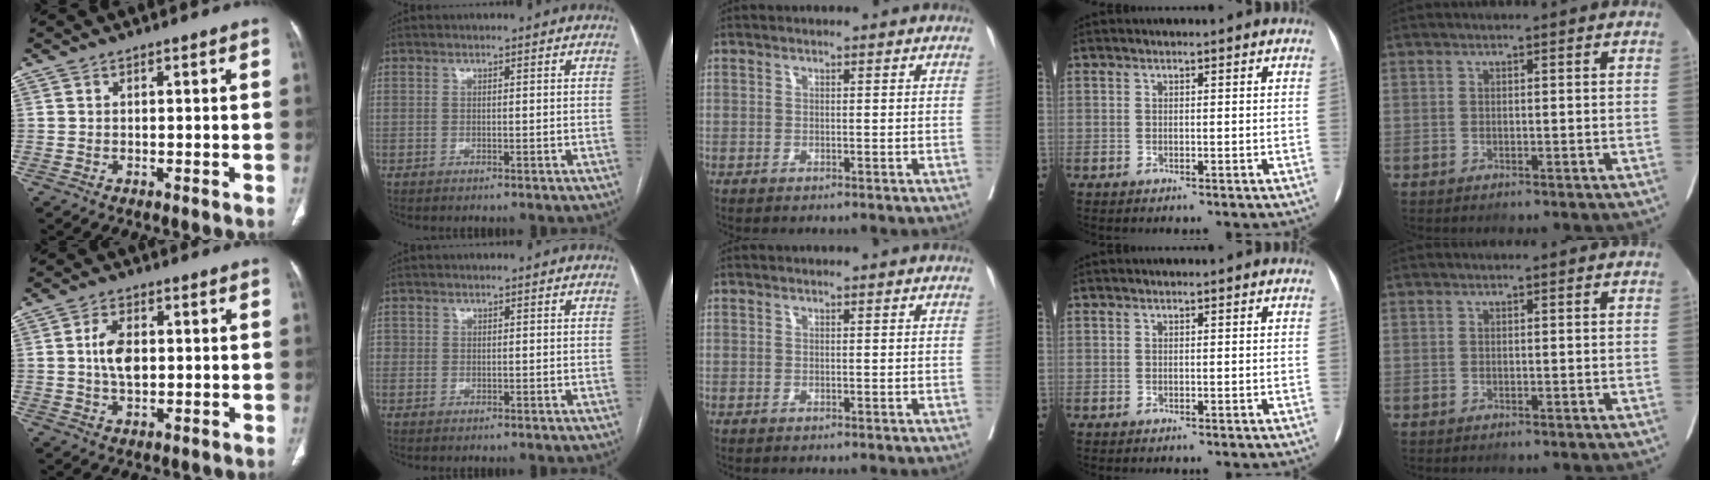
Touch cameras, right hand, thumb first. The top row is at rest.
{"thumb": {"total": 5.8, "force": [0.4, 3.5, 4.6], "torque": [-0.083, 0.003, 0.007]}, "index": {"total": 0.8, "force": [-0.1, 0.8, 0.3], "torque": [-0.004, 0.006, -0.002]}}